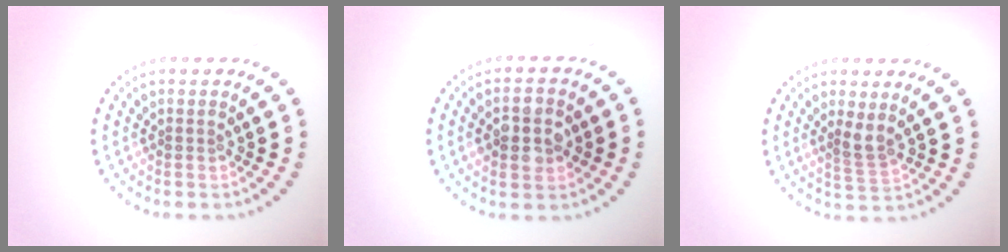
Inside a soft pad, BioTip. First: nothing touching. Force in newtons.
{"total": 4.0, "press": 4.0, "slide": 0.2}
{"total": 1.9, "press": 1.6, "slide": 1.1}